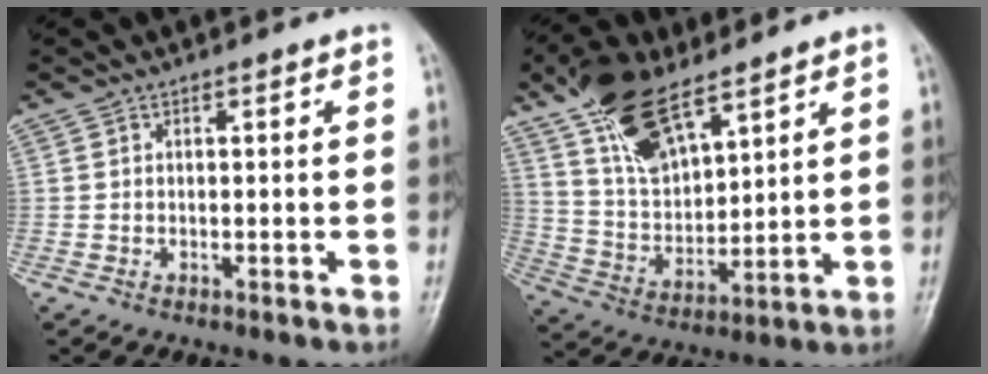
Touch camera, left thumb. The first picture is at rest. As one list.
[{"total": 15.4, "force": [10.1, 6.6, 9.5], "torque": [-0.150, -0.040, 0.203]}]